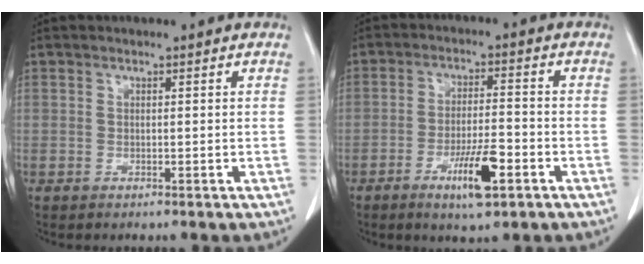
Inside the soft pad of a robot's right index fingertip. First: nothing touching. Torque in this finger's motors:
{"motor_torque": [0.80, -0.56, 0.18, 0.04]}